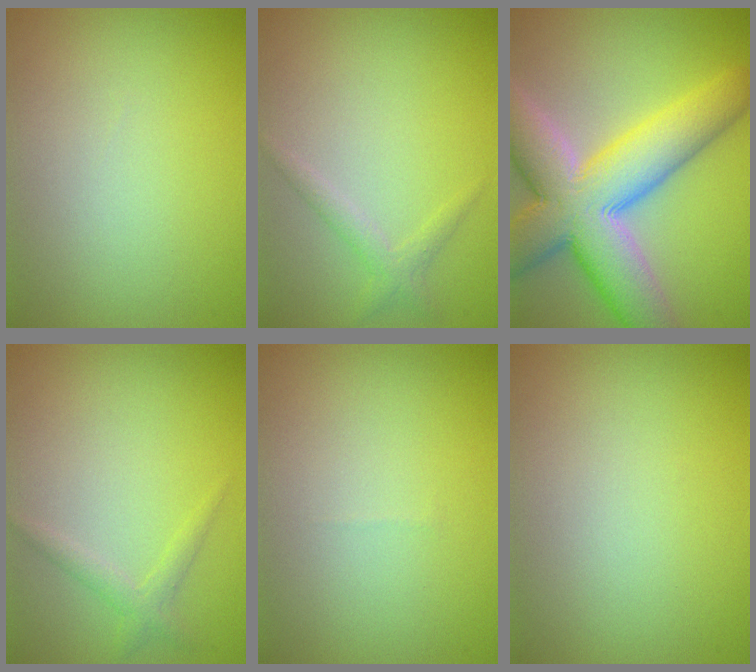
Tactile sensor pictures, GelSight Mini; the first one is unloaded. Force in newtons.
{"total": 1.4, "press": 1.4, "slide": 0.1}
{"total": 11.8, "press": 11.8, "slide": 0.9}
{"total": 1.5, "press": 1.5, "slide": 0.1}
{"total": 0.0}
{"total": 0.0}